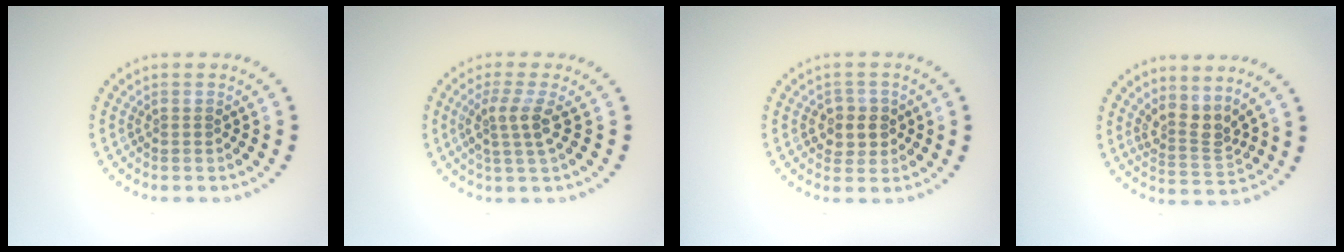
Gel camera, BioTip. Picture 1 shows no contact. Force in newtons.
{"total": 2.8, "press": 2.1, "slide": 1.9}
{"total": 2.5, "press": 2.4, "slide": 0.7}
{"total": 2.8, "press": 2.0, "slide": 2.0}